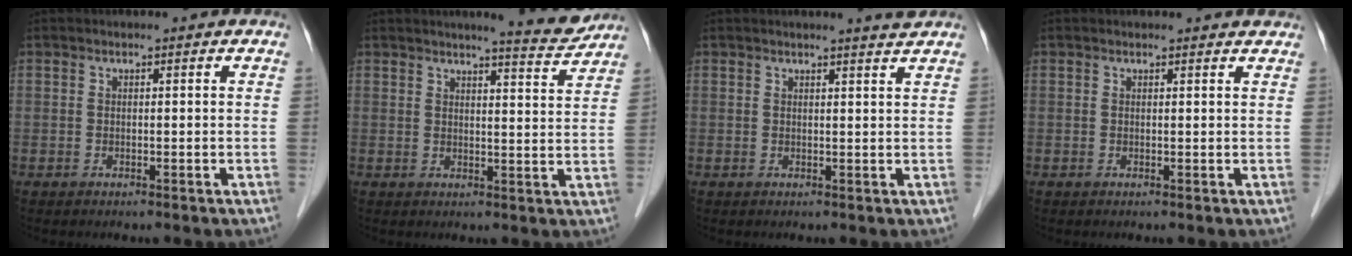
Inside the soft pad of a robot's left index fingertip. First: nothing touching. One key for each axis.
{"total": 6.1, "fx": 5.8, "fy": -0.1, "fz": 1.9, "tx": -0.033, "ty": -0.020, "tz": 0.066}
{"total": 2.4, "fx": 2.3, "fy": -0.7, "fz": 0.6, "tx": -0.014, "ty": -0.009, "tz": 0.026}
{"total": 3.1, "fx": 3.0, "fy": 0.5, "fz": 0.3, "tx": -0.009, "ty": 0.001, "tz": 0.022}